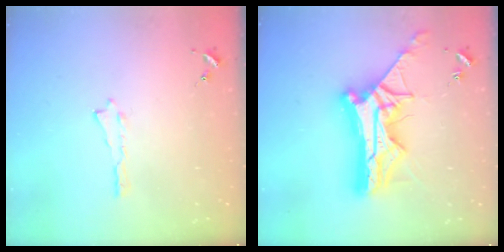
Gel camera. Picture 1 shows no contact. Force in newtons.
{"total": 14.8, "press": 14.7, "slide": 1.4}